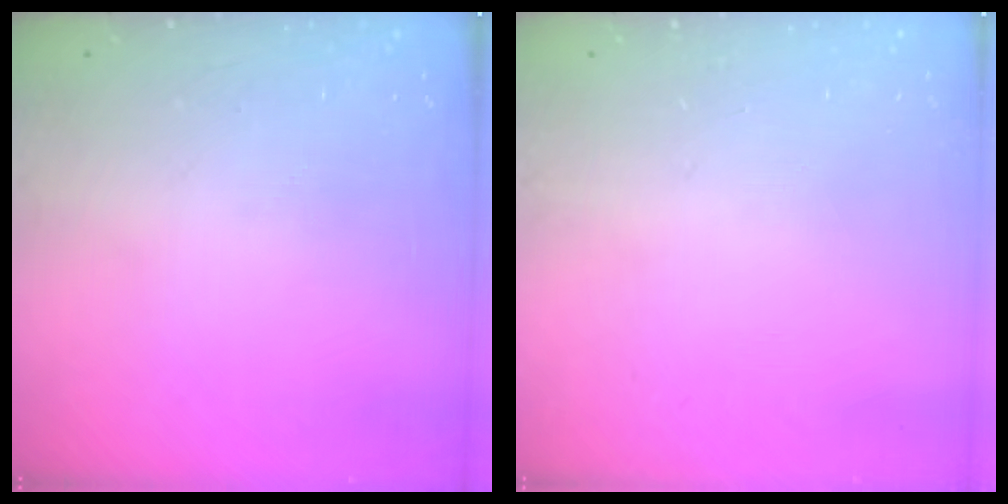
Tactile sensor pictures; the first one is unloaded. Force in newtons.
{"total": 0.0}